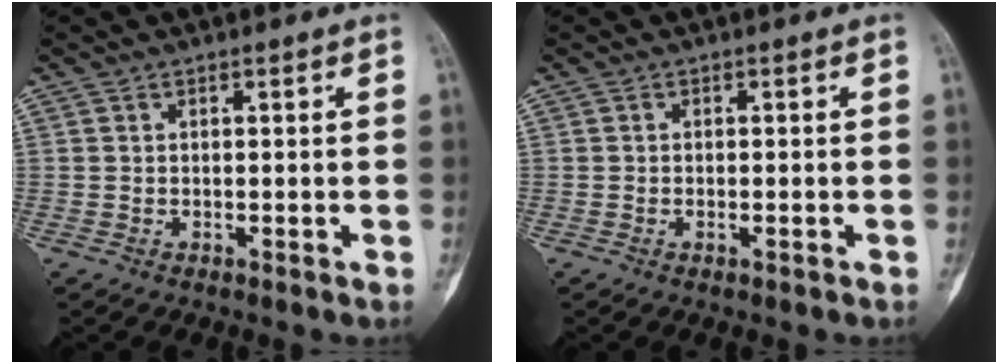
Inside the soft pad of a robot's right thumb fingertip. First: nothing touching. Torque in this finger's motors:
{"motor_torque": [-0.55, 0.17, 0.04, 0.00, -0.07]}